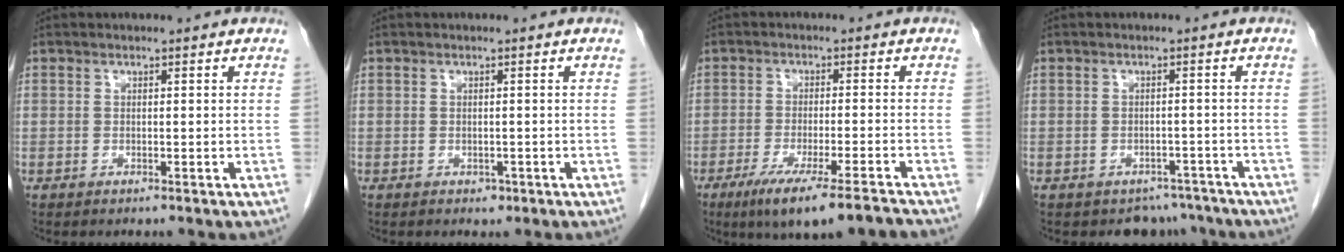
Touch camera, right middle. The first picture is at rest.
{"total": 0.9, "force": [-0.4, 0.7, 0.4], "torque": [-0.006, 0.001, -0.002]}
{"total": 11.8, "force": [-9.0, 0.1, 7.6], "torque": [-0.111, -0.028, -0.141]}
{"total": 4.0, "force": [-3.3, 2.3, 0.0], "torque": [0.012, 0.009, -0.043]}